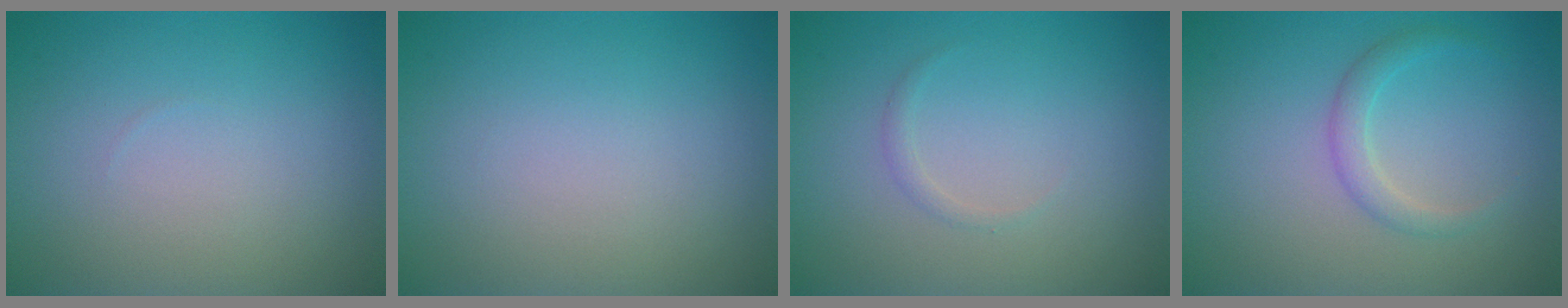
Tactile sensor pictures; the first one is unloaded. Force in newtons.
{"total": 0.0}
{"total": 0.6, "press": 0.6, "slide": 0.0}
{"total": 1.7, "press": 1.7, "slide": 0.1}